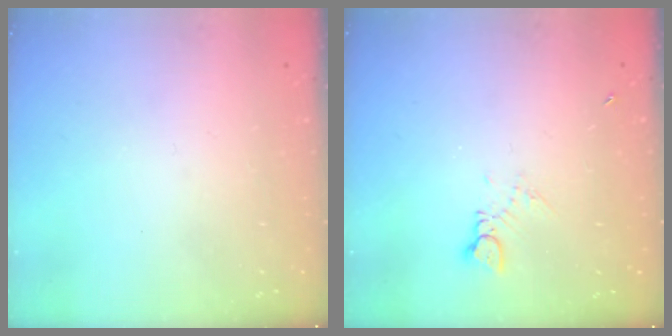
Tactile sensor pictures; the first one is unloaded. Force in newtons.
{"total": 3.0, "press": 2.9, "slide": 0.4}